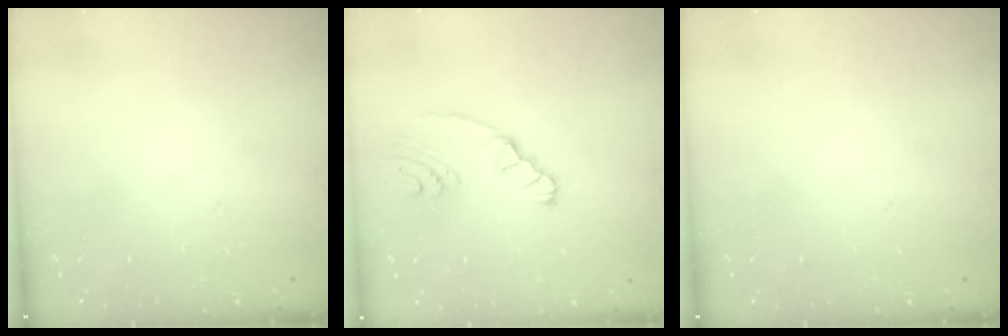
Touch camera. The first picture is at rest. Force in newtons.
{"total": 5.7, "press": 3.8, "slide": 4.3}
{"total": 0.0}